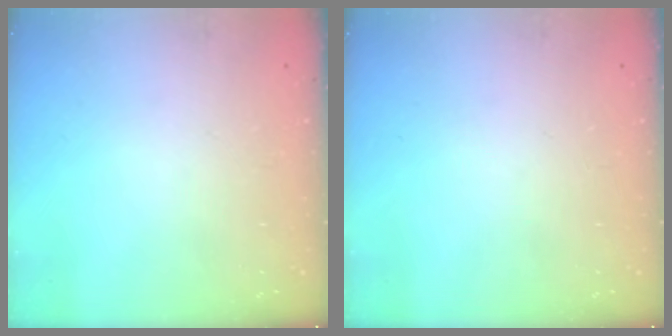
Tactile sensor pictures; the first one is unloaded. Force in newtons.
{"total": 0.0}